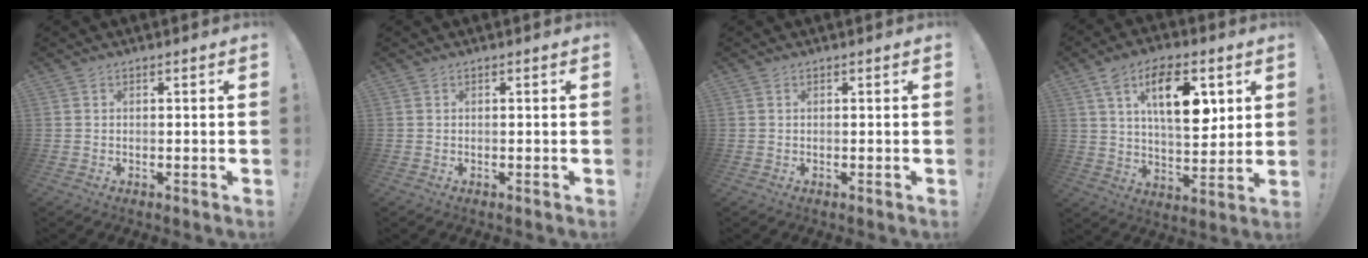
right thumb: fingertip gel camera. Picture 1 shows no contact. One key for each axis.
{"total": 0.0}
{"total": 0.0}
{"total": 16.9, "fx": 6.6, "fy": 8.6, "fz": 13.0, "tx": -0.187, "ty": -0.005, "tz": 0.111}